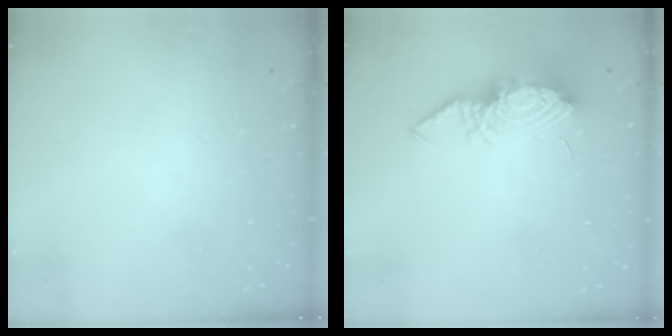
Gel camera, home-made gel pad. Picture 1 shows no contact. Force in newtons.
{"total": 11.2, "press": 11.1, "slide": 1.0}